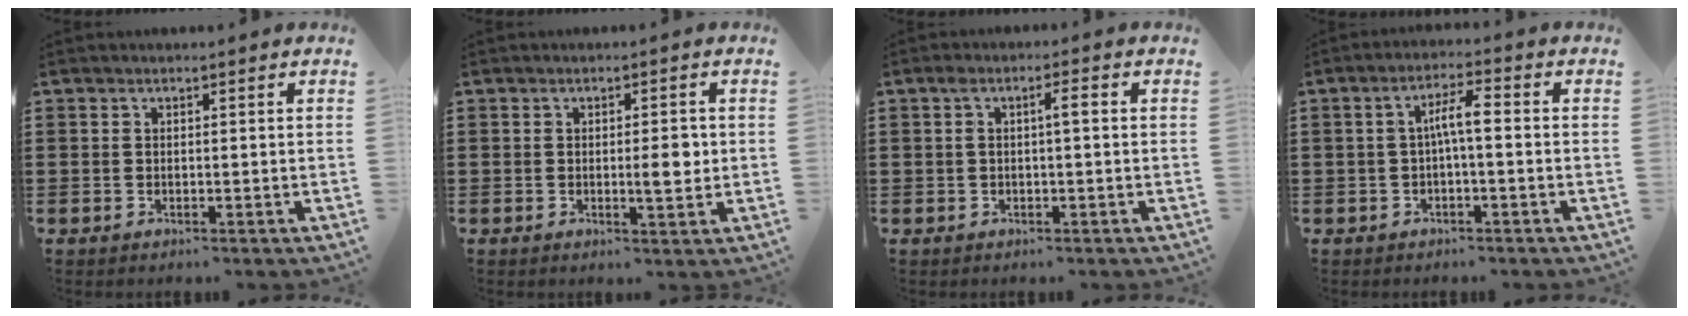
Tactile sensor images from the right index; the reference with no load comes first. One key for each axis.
{"total": 3.5, "fx": -0.1, "fy": 0.9, "fz": 3.4, "tx": -0.052, "ty": -0.004, "tz": -0.005}
{"total": 2.5, "fx": 0.1, "fy": 0.4, "fz": 2.5, "tx": -0.046, "ty": 0.005, "tz": -0.002}
{"total": 4.4, "fx": -0.3, "fy": 1.0, "fz": 4.3, "tx": -0.089, "ty": 0.007, "tz": -0.012}